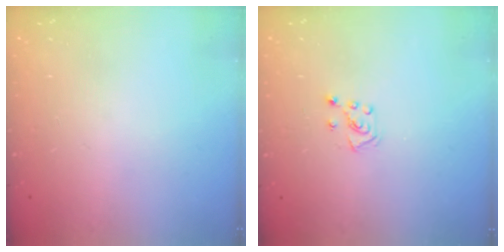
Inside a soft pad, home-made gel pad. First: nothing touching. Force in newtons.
{"total": 5.3, "press": 5.3, "slide": 0.5}